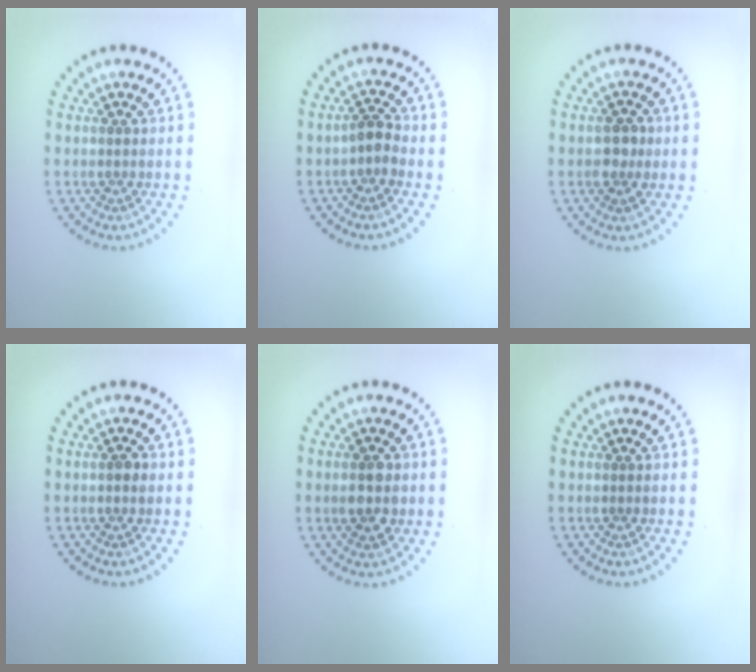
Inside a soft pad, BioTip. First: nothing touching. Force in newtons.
{"total": 1.7, "press": 1.5, "slide": 1.0}
{"total": 2.1, "press": 2.1, "slide": 0.2}
{"total": 1.2, "press": 1.1, "slide": 0.4}
{"total": 2.9, "press": 2.9, "slide": 0.1}
{"total": 0.0}